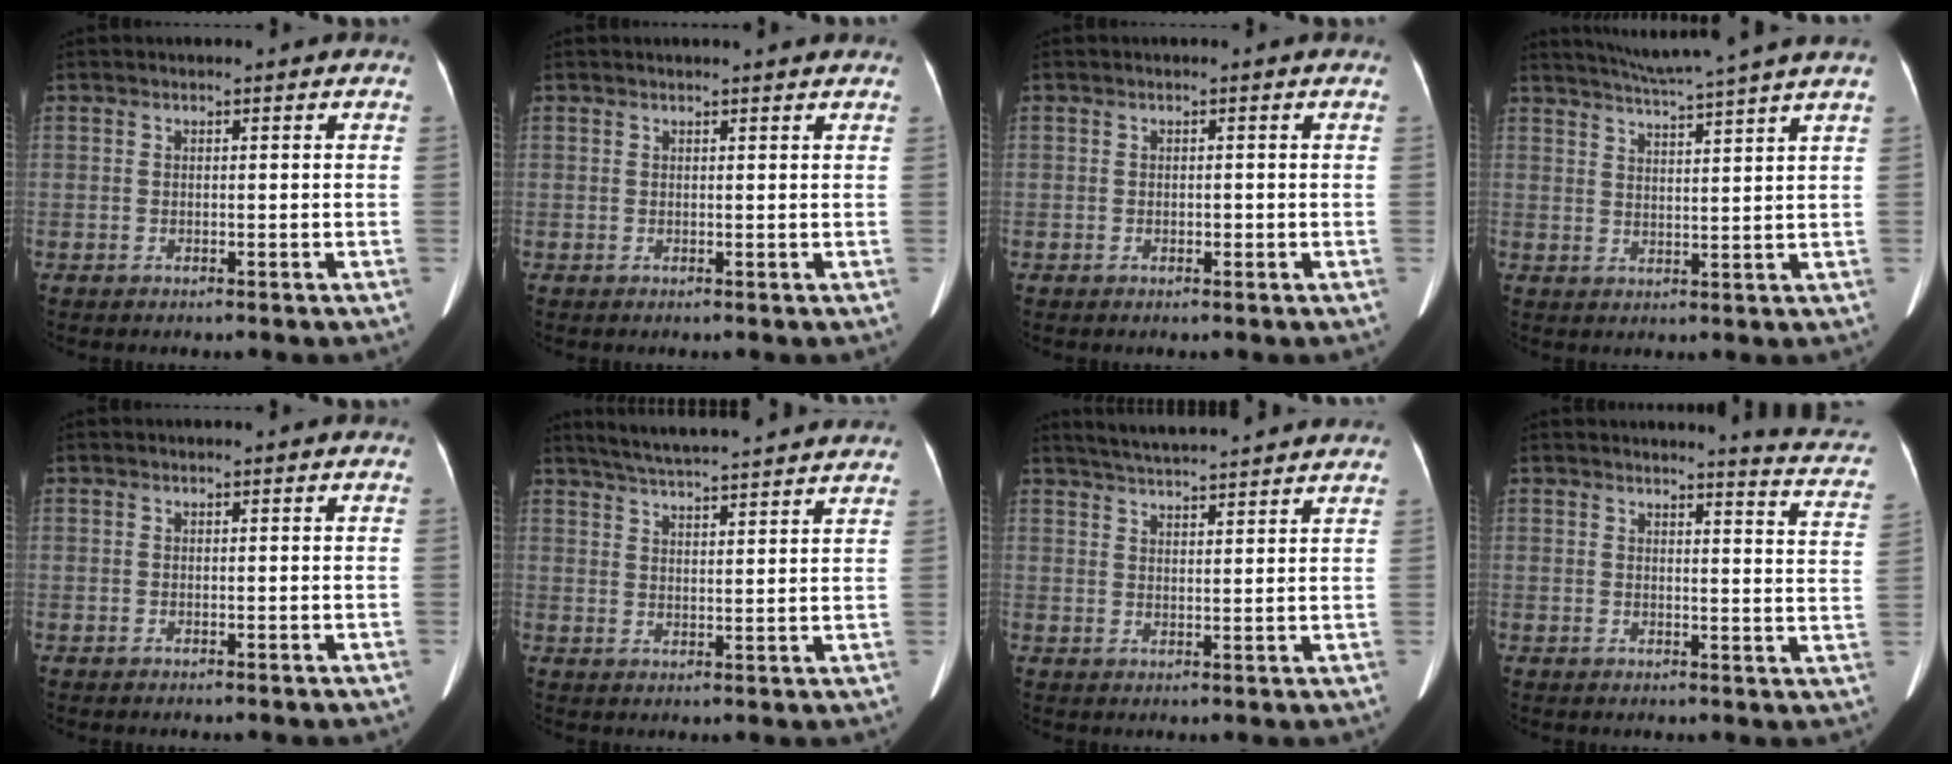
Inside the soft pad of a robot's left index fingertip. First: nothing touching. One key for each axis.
{"total": 2.7, "fx": 2.6, "fy": 0.0, "fz": 0.8, "tx": -0.013, "ty": 0.010, "tz": 0.026}
{"total": 0.5, "fx": -0.2, "fy": 0.3, "fz": 0.4, "tx": -0.006, "ty": 0.001, "tz": -0.003}
{"total": 11.1, "fx": 9.7, "fy": -2.1, "fz": 5.0, "tx": -0.088, "ty": -0.001, "tz": 0.135}
{"total": 0.0}
{"total": 18.2, "fx": 16.8, "fy": 0.4, "fz": 7.1, "tx": -0.118, "ty": 0.017, "tz": 0.226}
{"total": 13.0, "fx": 12.1, "fy": 0.4, "fz": 4.9, "tx": -0.087, "ty": 0.027, "tz": 0.166}
{"total": 9.4, "fx": 8.8, "fy": 0.0, "fz": 3.1, "tx": -0.029, "ty": -0.055, "tz": 0.073}